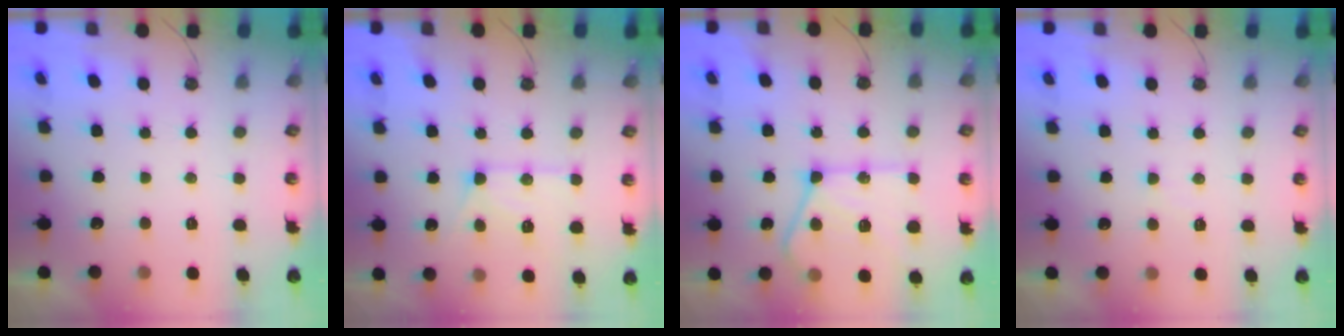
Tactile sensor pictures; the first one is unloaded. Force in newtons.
{"total": 13.6, "press": 13.5, "slide": 1.2}
{"total": 18.9, "press": 18.9, "slide": 1.5}
{"total": 6.5, "press": 6.5, "slide": 0.7}